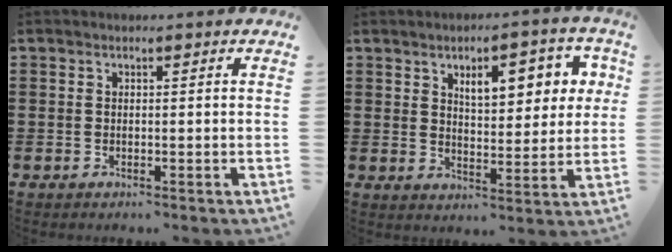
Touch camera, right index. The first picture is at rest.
{"total": 7.3, "force": [3.3, 3.3, 5.7], "torque": [-0.081, -0.005, 0.047]}